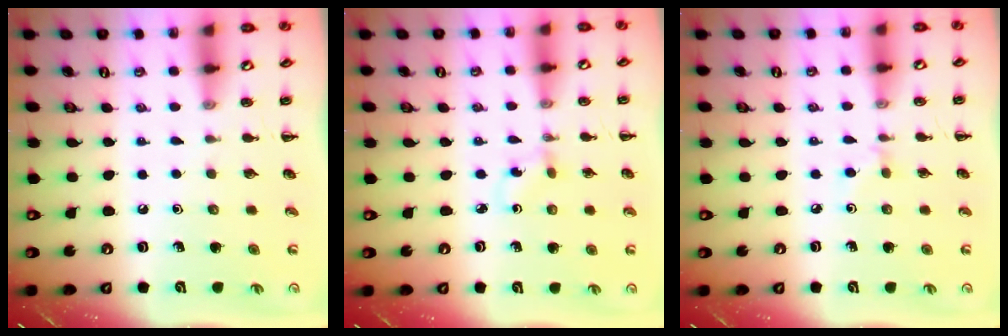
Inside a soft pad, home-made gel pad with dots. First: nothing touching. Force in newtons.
{"total": 1.0, "press": 0.8, "slide": 0.6}
{"total": 2.8, "press": 2.6, "slide": 1.0}